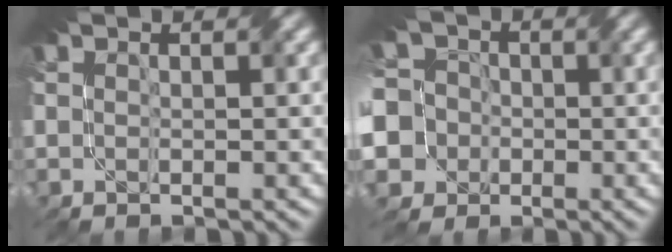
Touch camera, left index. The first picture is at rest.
{"total": 12.1, "force": [-4.0, 10.8, 3.9], "torque": [-0.108, -0.008, -0.104]}